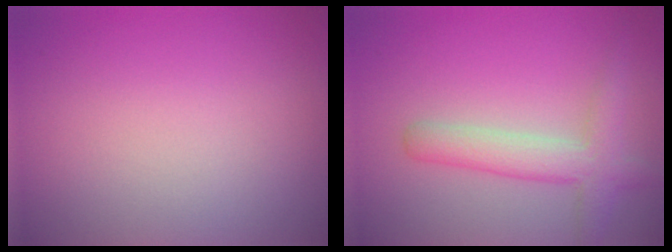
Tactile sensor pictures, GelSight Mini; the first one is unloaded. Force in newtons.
{"total": 3.4, "press": 3.4, "slide": 0.1}